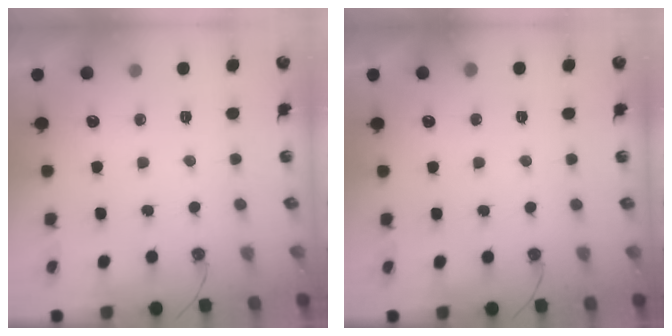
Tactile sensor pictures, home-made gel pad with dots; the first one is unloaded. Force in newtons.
{"total": 4.2, "press": 4.2, "slide": 0.3}